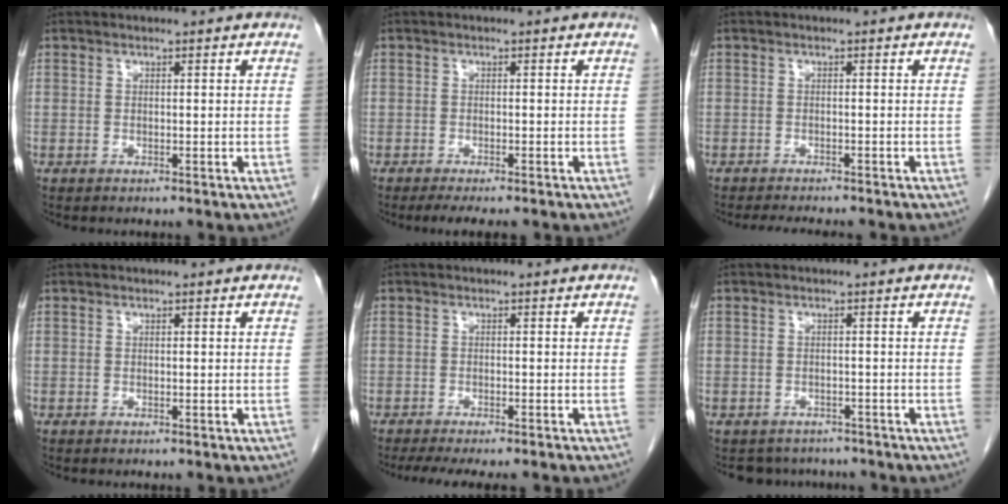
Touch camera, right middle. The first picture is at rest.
{"total": 4.6, "force": [-3.7, 0.9, 2.6], "torque": [-0.033, -0.010, -0.052]}
{"total": 5.8, "force": [-5.2, 0.9, 2.4], "torque": [-0.027, -0.007, -0.072]}
{"total": 0.0}
{"total": 8.2, "force": [-6.9, 1.4, 4.4], "torque": [-0.059, -0.009, -0.099]}
{"total": 4.5, "force": [-4.0, 2.1, -0.1], "torque": [0.005, 0.005, -0.051]}